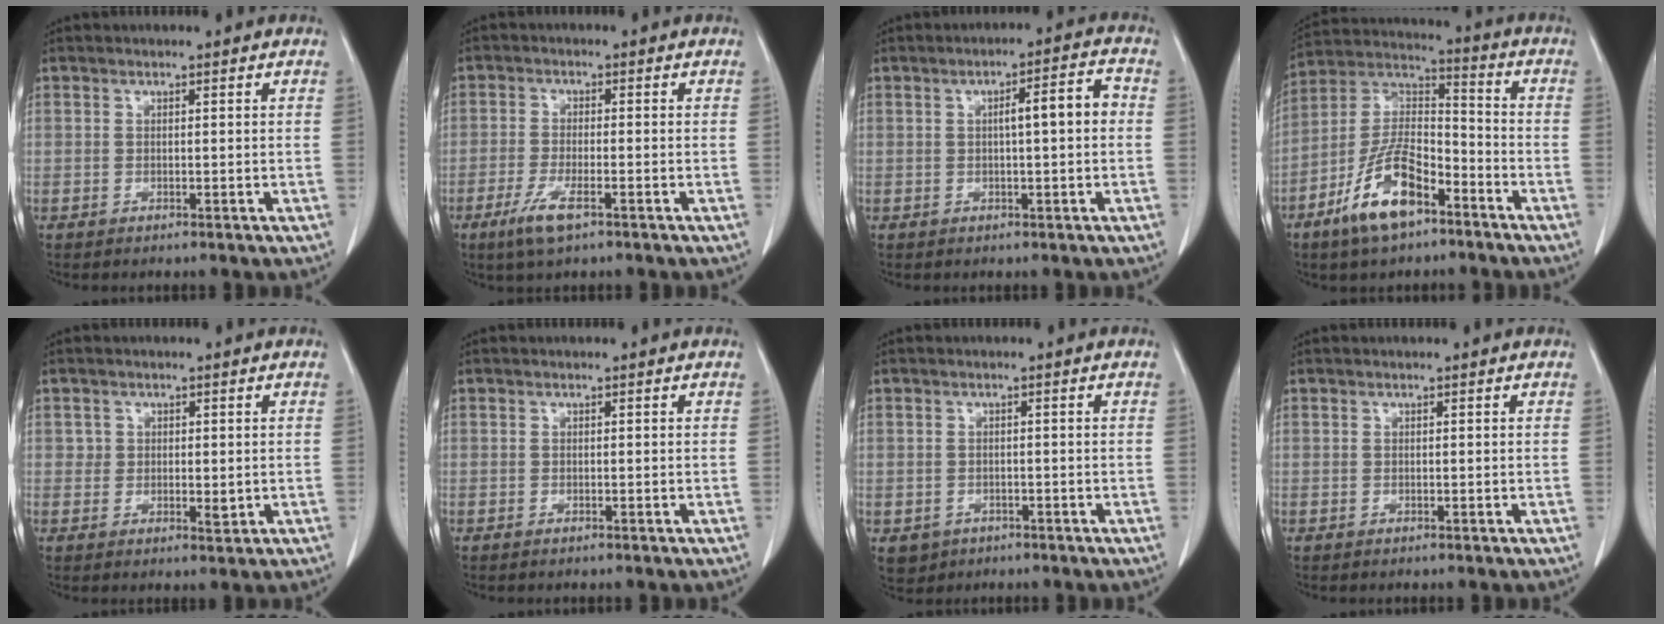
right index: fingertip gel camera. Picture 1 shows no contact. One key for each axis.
{"total": 4.9, "fx": -2.8, "fy": 0.9, "fz": 3.9, "tx": -0.087, "ty": -0.008, "tz": -0.051}
{"total": 5.3, "fx": 0.3, "fy": 0.8, "fz": 5.2, "tx": -0.079, "ty": 0.018, "tz": 0.003}
{"total": 13.2, "fx": -7.5, "fy": 5.2, "fz": 9.4, "tx": -0.195, "ty": 0.008, "tz": -0.139}
{"total": 2.5, "fx": 0.3, "fy": 1.9, "fz": 1.5, "tx": -0.016, "ty": -0.005, "tz": 0.006}
{"total": 0.0}
{"total": 3.1, "fx": -1.4, "fy": 2.8, "fz": 0.5, "tx": -0.007, "ty": 0.003, "tz": -0.016}
{"total": 0.0}